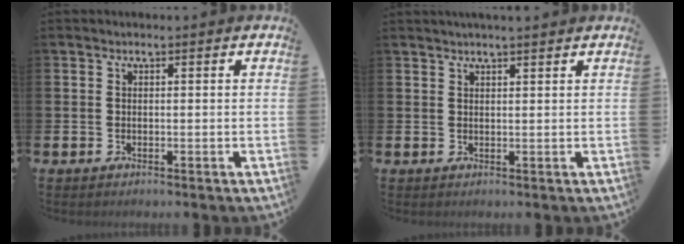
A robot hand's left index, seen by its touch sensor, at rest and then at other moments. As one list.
[{"total": 1.8, "force": [1.7, 0.0, 0.6], "torque": [-0.004, -0.004, 0.029]}]